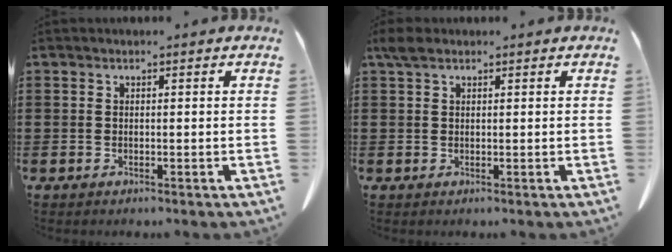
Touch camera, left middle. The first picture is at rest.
{"total": 1.9, "force": [1.3, 1.0, 1.0], "torque": [-0.025, 0.003, 0.024]}